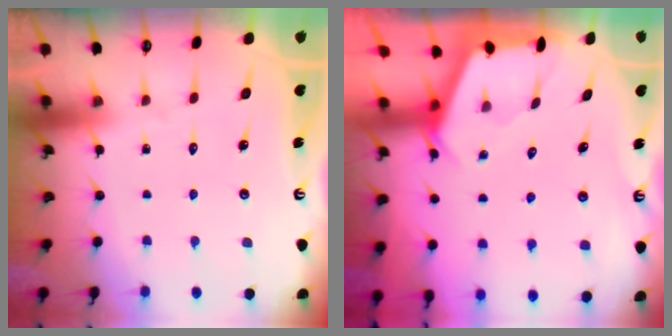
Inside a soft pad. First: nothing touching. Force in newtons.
{"total": 2.6, "press": 2.5, "slide": 0.3}